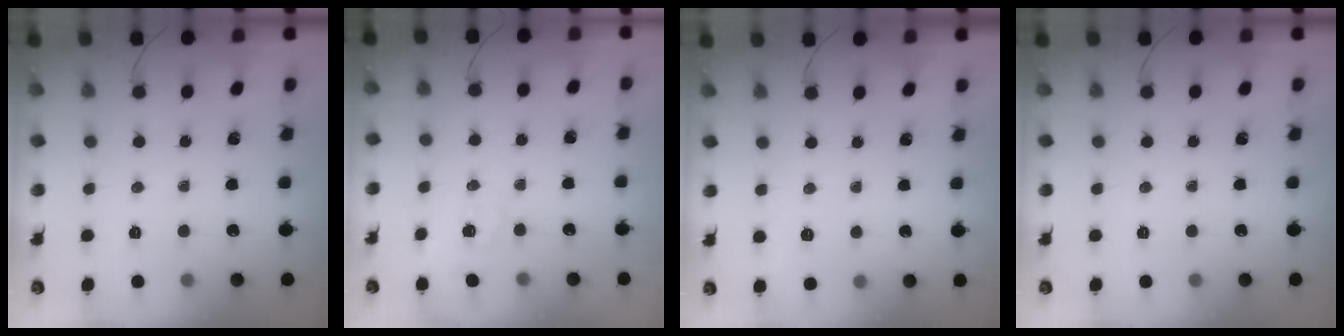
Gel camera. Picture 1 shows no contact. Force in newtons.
{"total": 2.1, "press": 1.6, "slide": 1.4}
{"total": 1.5, "press": 0.4, "slide": 1.4}
{"total": 0.0}